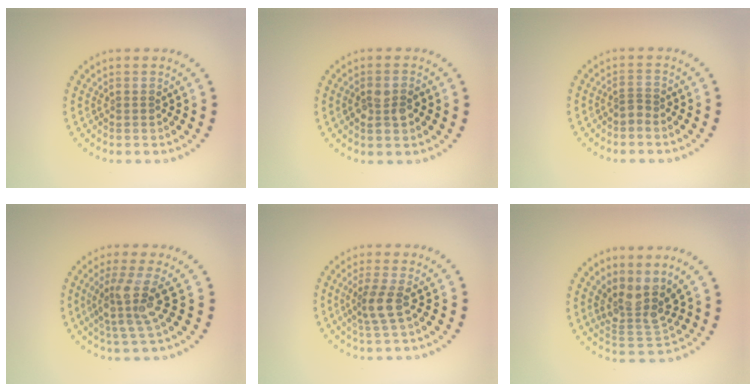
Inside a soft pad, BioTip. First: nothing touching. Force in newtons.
{"total": 2.5, "press": 2.4, "slide": 0.4}
{"total": 0.8, "press": 0.5, "slide": 0.7}
{"total": 3.8, "press": 2.9, "slide": 2.5}
{"total": 2.5, "press": 1.9, "slide": 1.6}
{"total": 3.8, "press": 2.9, "slide": 2.4}